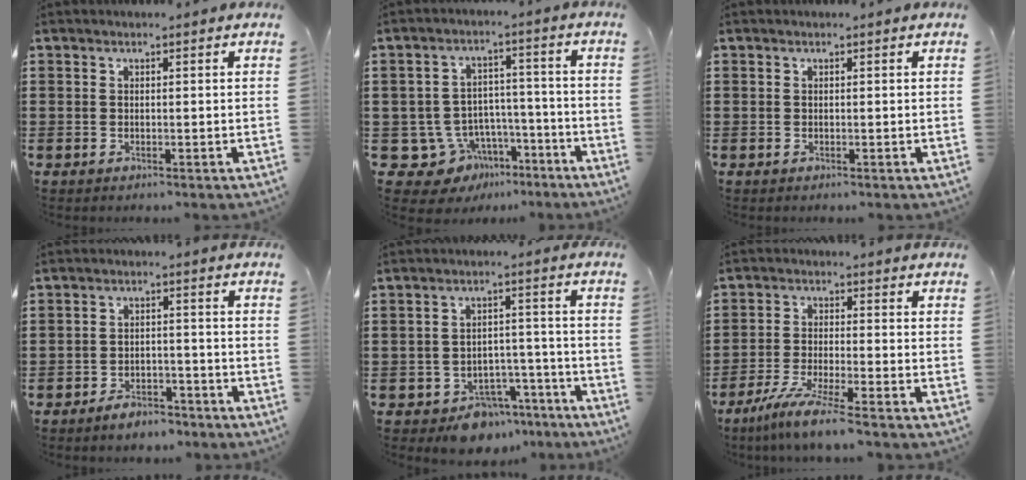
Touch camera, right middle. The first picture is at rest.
{"total": 7.4, "force": [-4.6, 5.6, 1.6], "torque": [-0.057, 0.017, -0.086]}
{"total": 0.0}
{"total": 3.6, "force": [-3.4, 1.0, 0.5], "torque": [-0.011, 0.009, -0.069]}
{"total": 6.1, "force": [-5.3, 2.7, 1.5], "torque": [-0.022, 0.024, -0.100]}
{"total": 6.1, "force": [-4.9, -0.4, 3.6], "torque": [-0.083, -0.022, -0.096]}